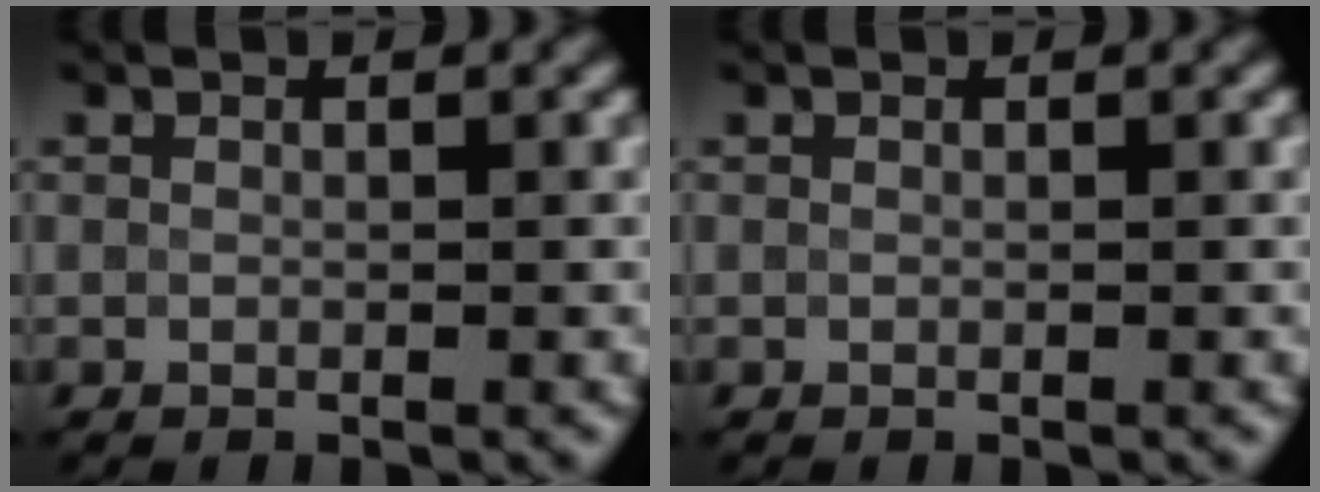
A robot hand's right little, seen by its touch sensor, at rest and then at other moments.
{"total": 0.0}